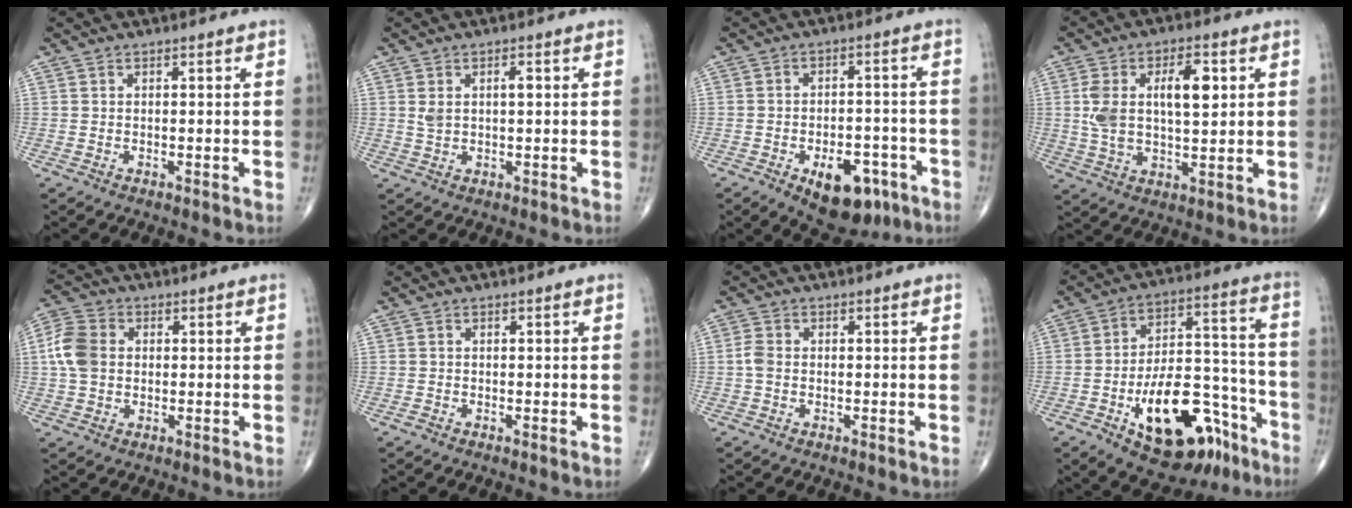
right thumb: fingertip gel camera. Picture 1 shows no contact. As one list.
[{"total": 3.3, "force": [0.9, 1.6, 2.8], "torque": [-0.051, 0.004, 0.019]}, {"total": 11.7, "force": [-5.8, 6.4, 7.9], "torque": [-0.083, 0.027, -0.072]}, {"total": 12.6, "force": [2.7, 6.1, 10.7], "torque": [-0.189, 0.005, 0.051]}, {"total": 7.5, "force": [0.6, 5.7, 4.9], "torque": [-0.102, 0.015, 0.005]}, {"total": 0.6, "force": [-0.4, 0.1, 0.5], "torque": [-0.015, -0.003, -0.010]}, {"total": 2.1, "force": [-0.4, 1.4, 1.4], "torque": [-0.030, 0.004, -0.013]}, {"total": 22.3, "force": [-11.2, 11.1, 15.8], "torque": [-0.221, 0.079, -0.160]}]